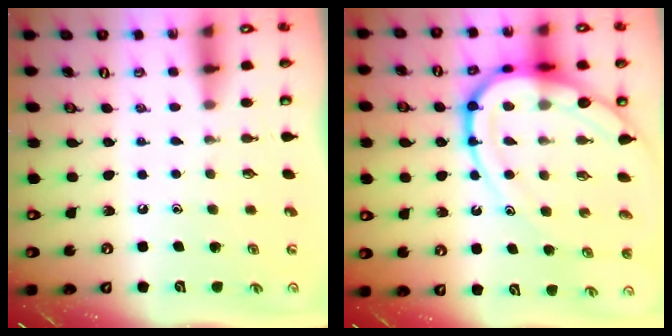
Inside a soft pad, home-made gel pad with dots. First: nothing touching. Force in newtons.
{"total": 18.4, "press": 18.4, "slide": 1.8}